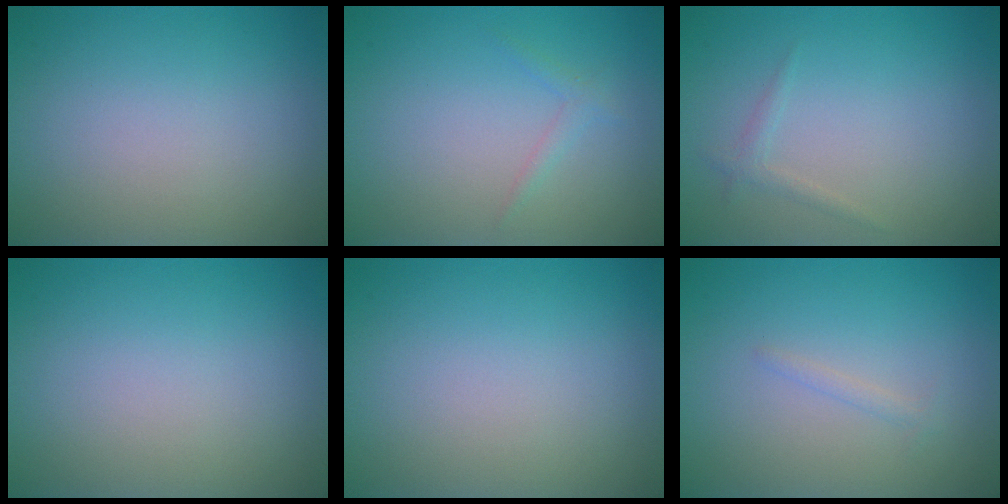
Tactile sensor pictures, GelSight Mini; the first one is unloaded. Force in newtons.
{"total": 0.9, "press": 0.9, "slide": 0.0}
{"total": 0.9, "press": 0.9, "slide": 0.0}
{"total": 0.0}
{"total": 0.0}
{"total": 0.7, "press": 0.7, "slide": 0.1}